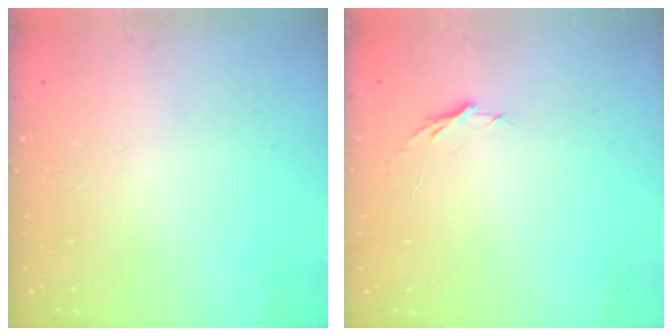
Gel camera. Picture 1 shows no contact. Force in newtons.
{"total": 3.2, "press": 3.2, "slide": 0.3}